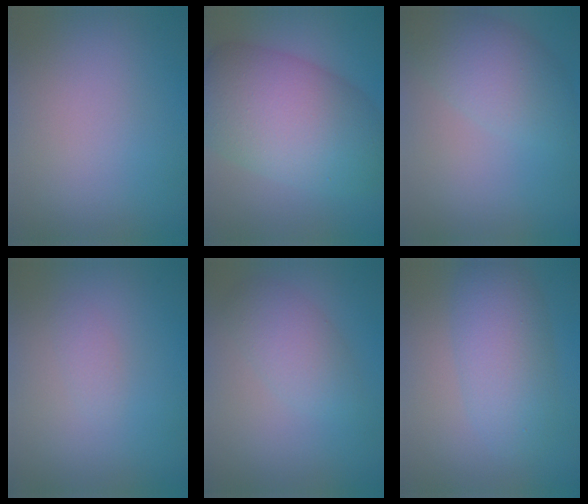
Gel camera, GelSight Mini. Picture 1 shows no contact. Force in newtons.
{"total": 10.6, "press": 10.6, "slide": 0.1}
{"total": 4.3, "press": 4.3, "slide": 0.2}
{"total": 0.8, "press": 0.8, "slide": 0.1}
{"total": 2.7, "press": 2.7, "slide": 0.1}
{"total": 4.8, "press": 4.8, "slide": 0.1}